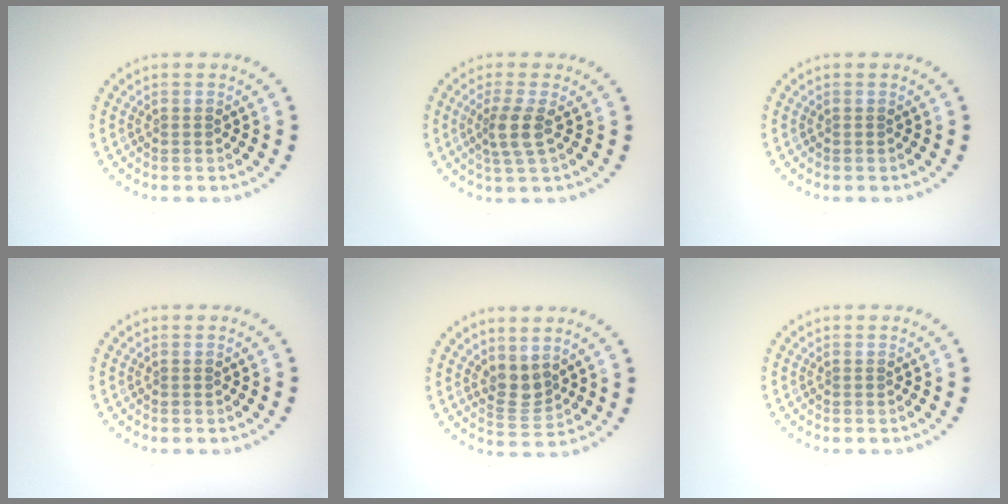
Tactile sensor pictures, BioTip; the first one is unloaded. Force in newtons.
{"total": 2.5, "press": 2.0, "slide": 1.4}
{"total": 0.0}
{"total": 0.0}
{"total": 2.3, "press": 1.9, "slide": 1.3}
{"total": 0.0}